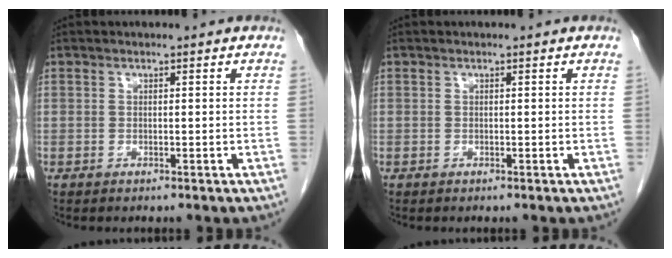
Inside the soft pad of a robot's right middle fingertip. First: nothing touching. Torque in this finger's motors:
{"motor_torque": [-0.01, 0.01, 0.00, 0.01]}